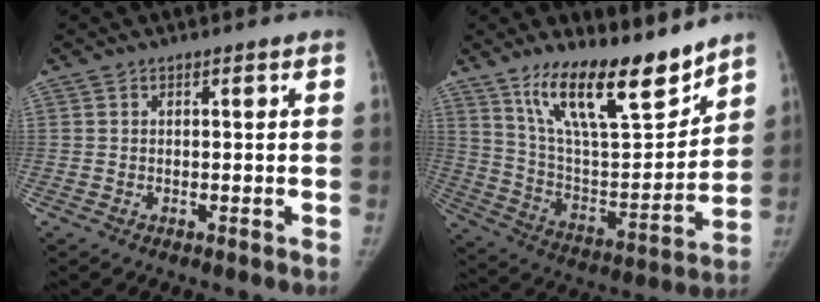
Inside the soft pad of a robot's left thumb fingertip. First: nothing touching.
{"total": 21.0, "force": [15.2, 6.4, 12.9], "torque": [-0.176, -0.086, 0.268]}